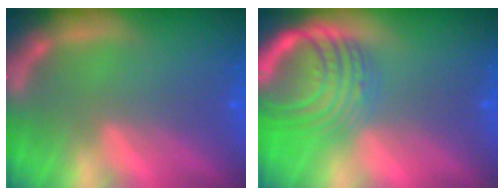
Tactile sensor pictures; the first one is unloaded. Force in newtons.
{"total": 9.5}